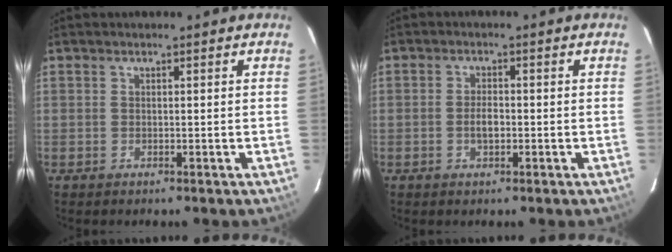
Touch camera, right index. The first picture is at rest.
{"total": 2.6, "force": [-0.7, 1.4, 2.1], "torque": [-0.041, 0.004, -0.013]}